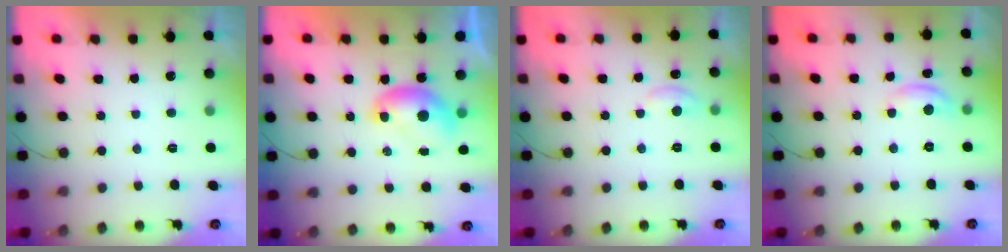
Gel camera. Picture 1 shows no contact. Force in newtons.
{"total": 7.0, "press": 7.0, "slide": 0.3}
{"total": 6.3, "press": 6.3, "slide": 0.5}
{"total": 7.2, "press": 7.2, "slide": 0.3}